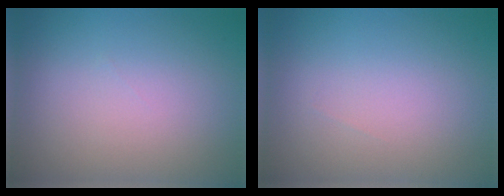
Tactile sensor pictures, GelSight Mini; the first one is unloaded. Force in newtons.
{"total": 0.0}